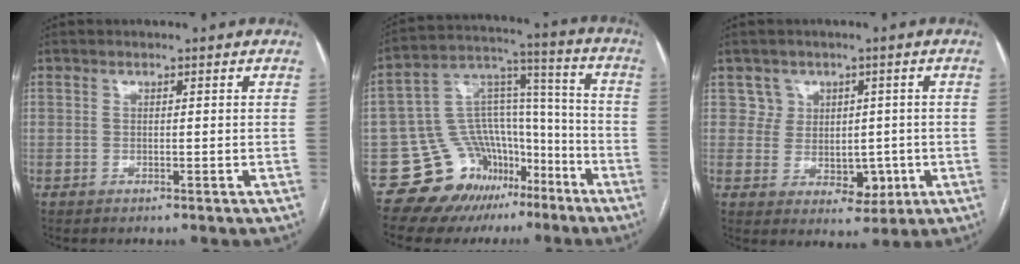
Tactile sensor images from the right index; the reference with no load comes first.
{"total": 16.1, "force": [-10.0, 11.5, 5.1], "torque": [-0.067, 0.100, -0.150]}
{"total": 5.8, "force": [1.1, 5.6, 1.0], "torque": [-0.009, 0.019, 0.032]}